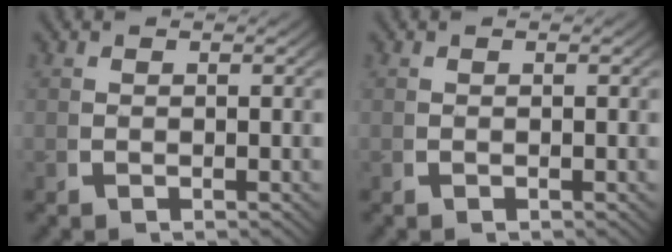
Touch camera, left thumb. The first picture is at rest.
{"total": 0.0}